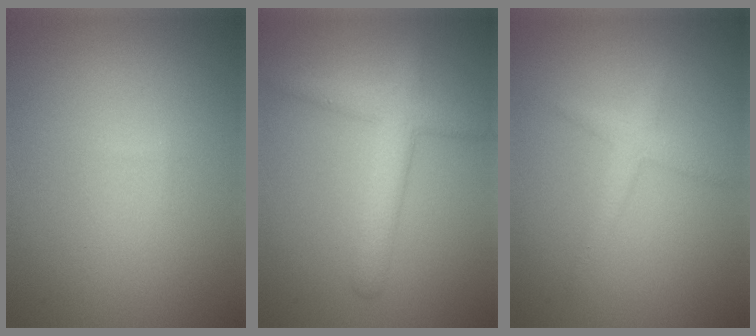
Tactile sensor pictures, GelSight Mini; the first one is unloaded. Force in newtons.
{"total": 3.9, "press": 3.9, "slide": 0.1}
{"total": 1.8, "press": 1.8, "slide": 0.0}